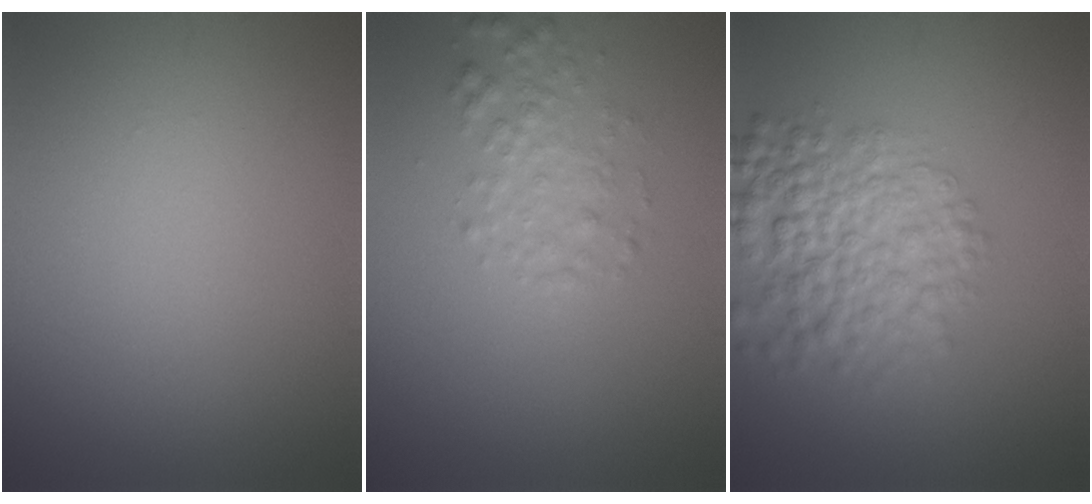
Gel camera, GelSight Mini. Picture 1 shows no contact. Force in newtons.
{"total": 2.2, "press": 2.2, "slide": 0.0}
{"total": 5.9, "press": 5.9, "slide": 0.2}